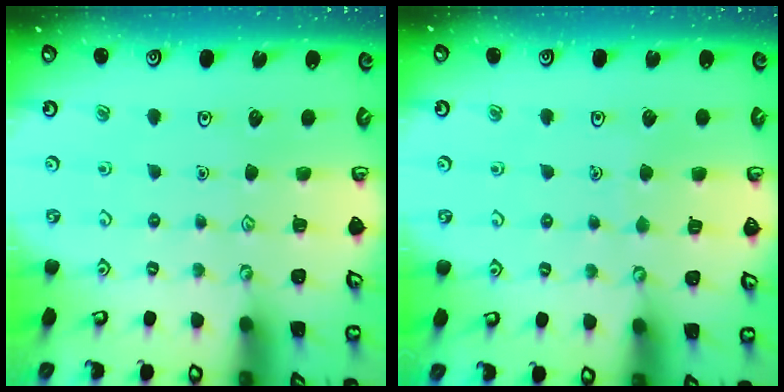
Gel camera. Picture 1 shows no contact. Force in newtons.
{"total": 2.7, "press": 2.7, "slide": 0.2}